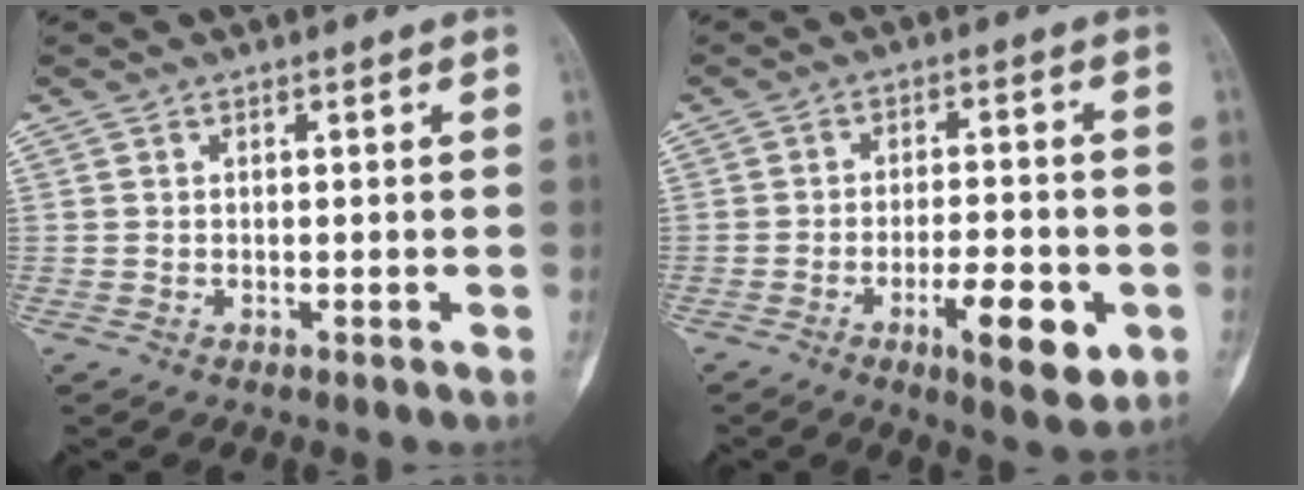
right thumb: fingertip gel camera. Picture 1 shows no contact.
{"total": 10.4, "force": [-3.9, 3.4, 9.0], "torque": [-0.134, 0.009, -0.056]}